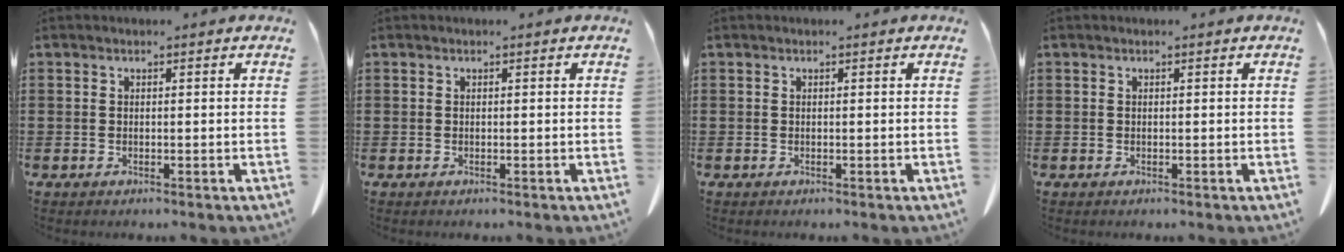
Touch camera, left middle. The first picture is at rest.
{"total": 0.0}
{"total": 0.0}
{"total": 0.0}